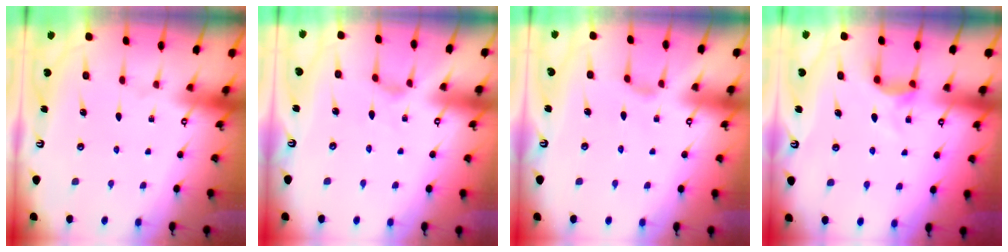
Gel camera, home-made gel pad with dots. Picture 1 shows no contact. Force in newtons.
{"total": 0.8, "press": 0.8, "slide": 0.2}
{"total": 1.5, "press": 1.5, "slide": 0.4}
{"total": 4.7, "press": 4.7, "slide": 0.6}